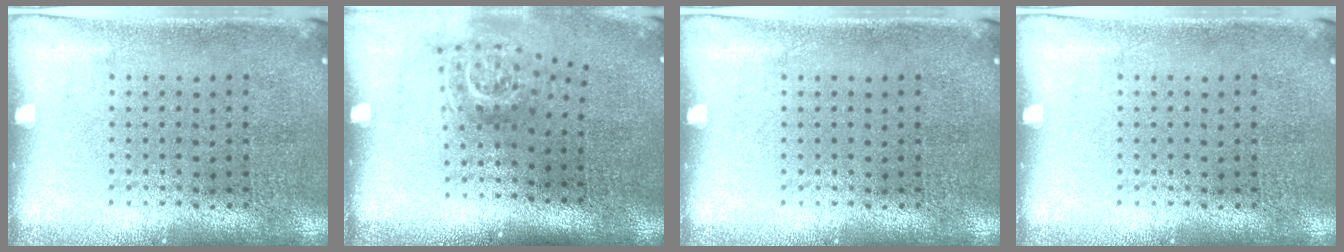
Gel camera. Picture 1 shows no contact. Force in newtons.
{"total": 1.8, "press": 1.2, "slide": 1.3}
{"total": 0.0}
{"total": 0.0}